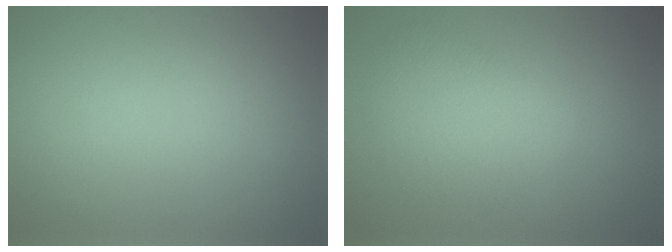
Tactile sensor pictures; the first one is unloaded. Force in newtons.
{"total": 3.4, "press": 3.4, "slide": 0.0}